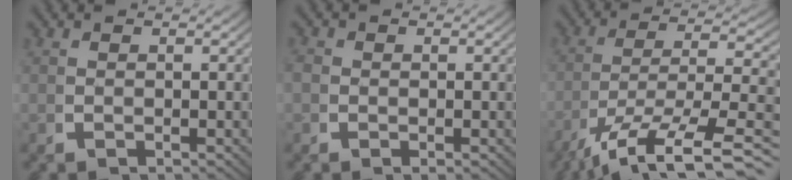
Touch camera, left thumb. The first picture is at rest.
{"total": 1.2, "force": [0.0, 1.1, 0.6], "torque": [-0.015, -0.007, -0.003]}
{"total": 10.7, "force": [-4.0, 5.1, 8.5], "torque": [-0.163, -0.056, -0.029]}